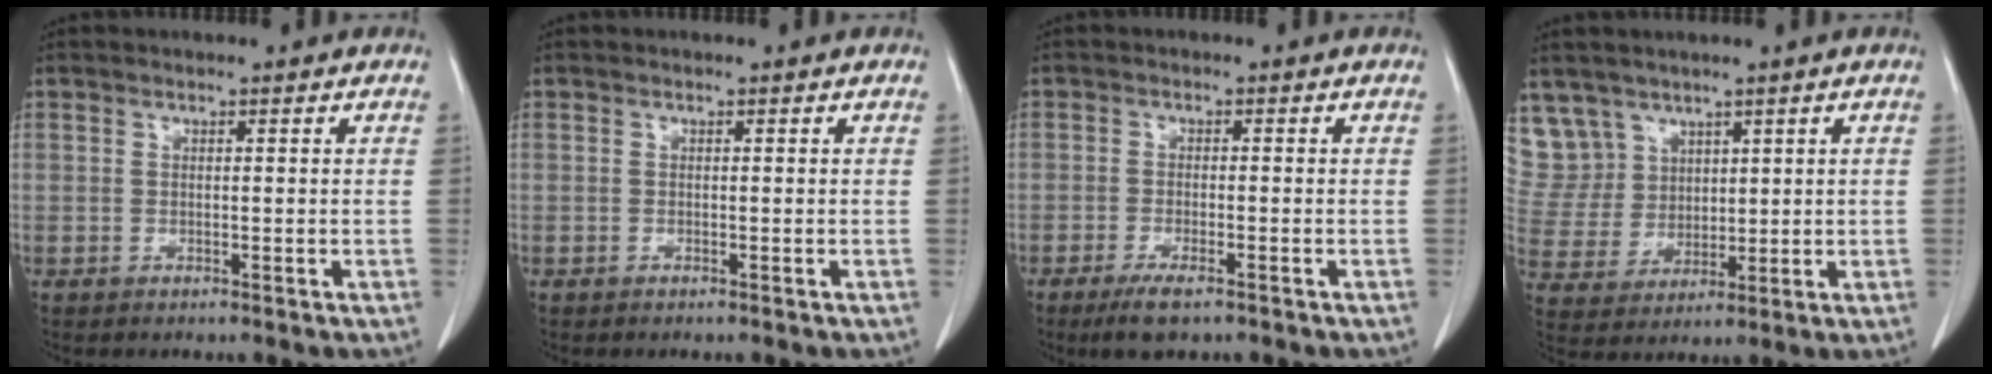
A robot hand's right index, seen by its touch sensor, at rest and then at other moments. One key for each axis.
{"total": 0.0}
{"total": 4.5, "fx": -3.1, "fy": 0.9, "fz": 3.2, "tx": -0.063, "ty": -0.009, "tz": -0.051}
{"total": 9.0, "fx": 5.9, "fy": 6.9, "fz": 0.1, "tx": -0.012, "ty": 0.020, "tz": 0.138}